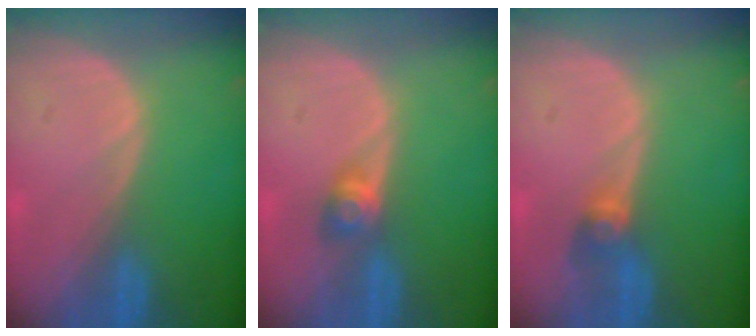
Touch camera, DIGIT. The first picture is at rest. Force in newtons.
{"total": 3.0, "press": 2.6, "slide": 1.5}
{"total": 2.7, "press": 2.7, "slide": 0.3}